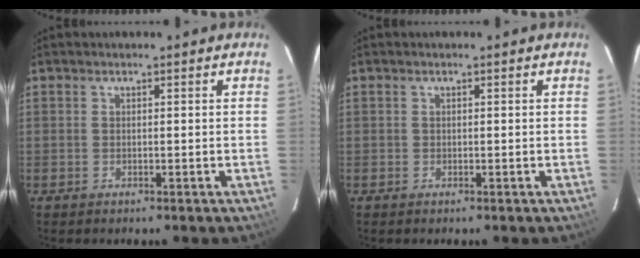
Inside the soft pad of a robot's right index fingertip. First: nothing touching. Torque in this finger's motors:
{"motor_torque": [-0.12, 0.08, 0.04, 0.00]}